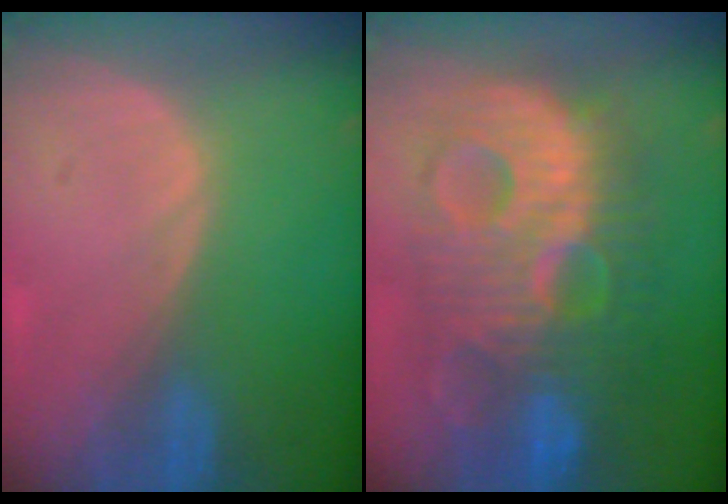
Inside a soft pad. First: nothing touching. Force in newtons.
{"total": 13.4, "press": 13.4, "slide": 1.0}